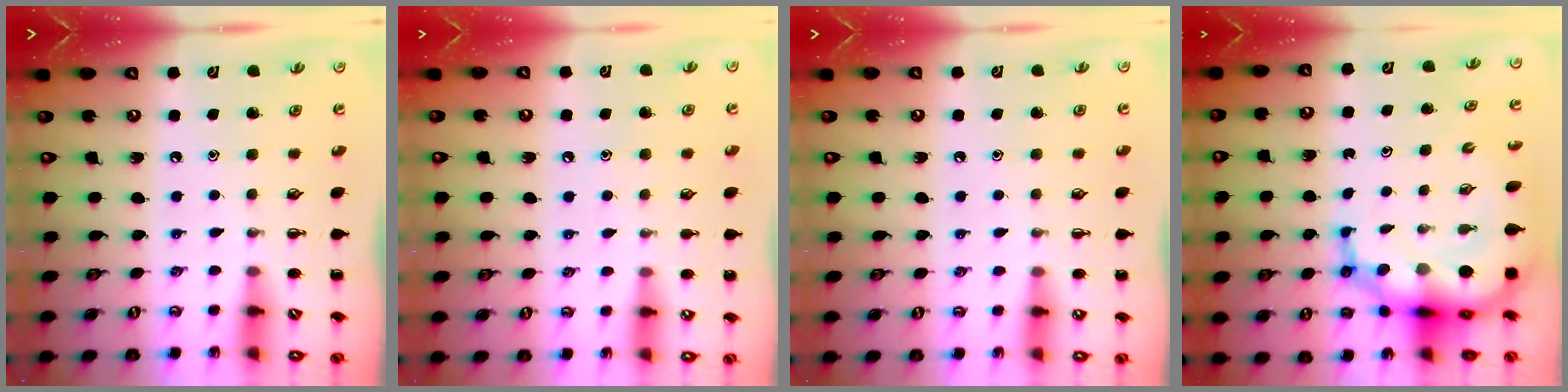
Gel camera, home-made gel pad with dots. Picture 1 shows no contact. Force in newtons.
{"total": 4.1, "press": 4.0, "slide": 1.1}
{"total": 3.2, "press": 3.1, "slide": 1.1}
{"total": 13.3, "press": 12.9, "slide": 3.2}